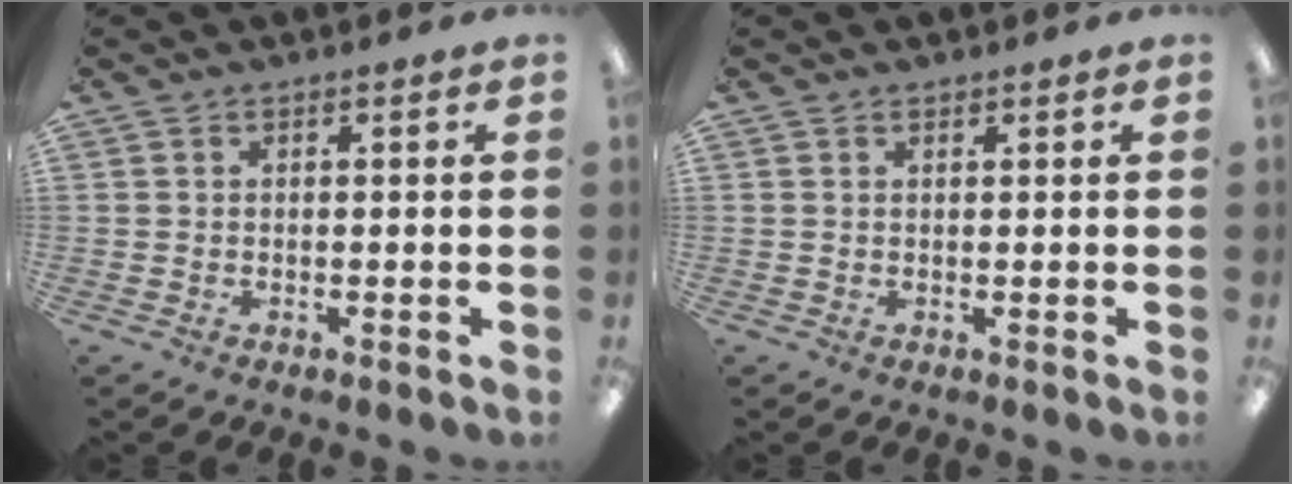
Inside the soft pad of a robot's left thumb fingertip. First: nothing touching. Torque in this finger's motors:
{"motor_torque": [-0.18, -0.09, -0.33, 0.14, 0.02]}